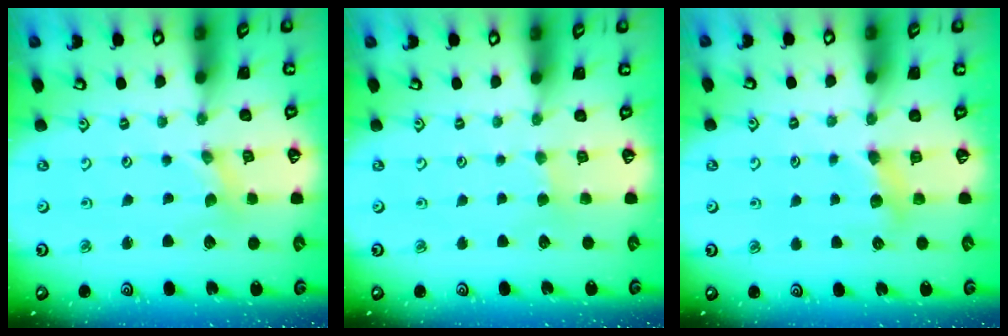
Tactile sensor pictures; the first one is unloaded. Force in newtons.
{"total": 2.0, "press": 2.0, "slide": 0.5}
{"total": 5.2, "press": 5.1, "slide": 0.6}